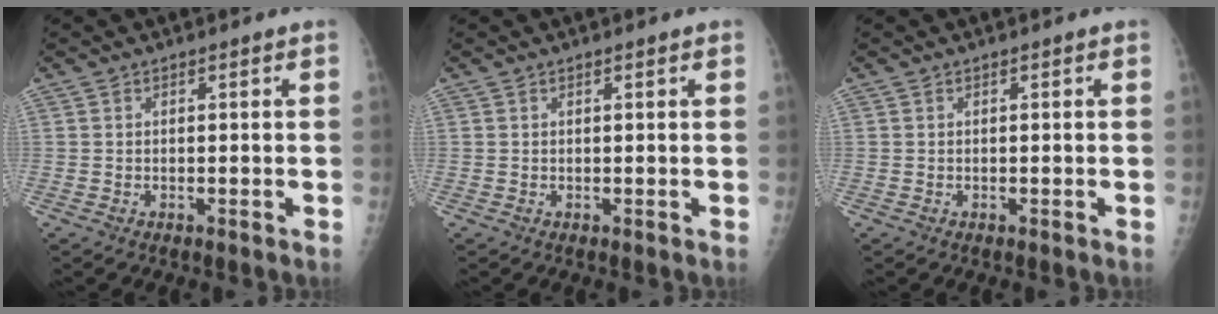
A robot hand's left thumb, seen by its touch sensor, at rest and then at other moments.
{"total": 0.5, "force": [0.3, 0.1, 0.4], "torque": [-0.005, 0.000, 0.004]}
{"total": 0.0}